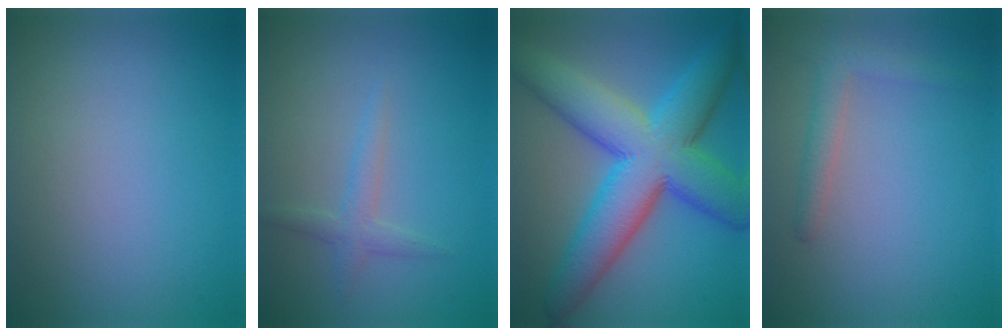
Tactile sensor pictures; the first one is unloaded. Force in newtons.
{"total": 1.7, "press": 1.7, "slide": 0.1}
{"total": 11.5, "press": 11.5, "slide": 0.5}
{"total": 2.2, "press": 2.1, "slide": 0.2}